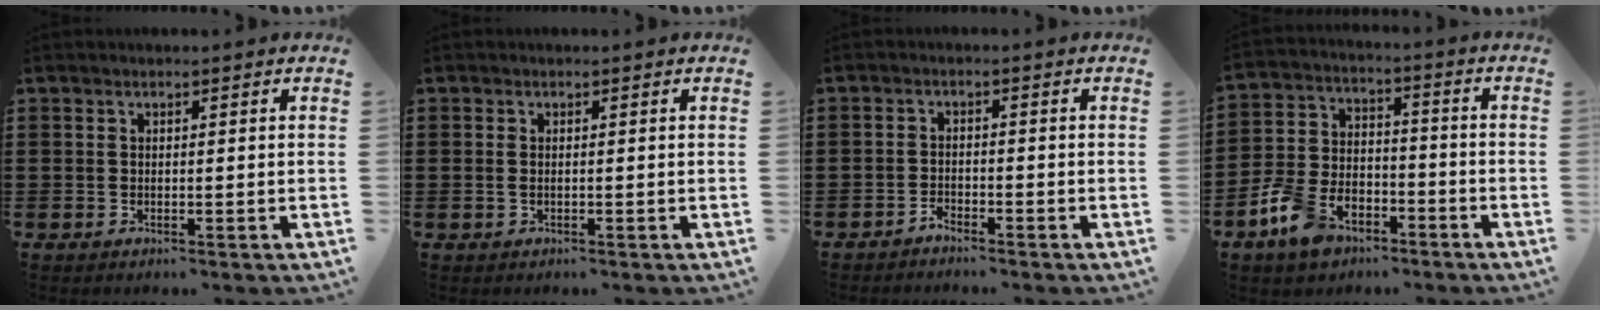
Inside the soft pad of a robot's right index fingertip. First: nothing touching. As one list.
[{"total": 0.8, "force": [0.0, 0.4, 0.8], "torque": [-0.016, 0.002, -0.002]}, {"total": 1.6, "force": [-1.5, 0.1, 0.1], "torque": [-0.007, 0.005, -0.032]}, {"total": 8.3, "force": [-5.8, 4.6, 3.9], "torque": [-0.109, 0.013, -0.115]}]